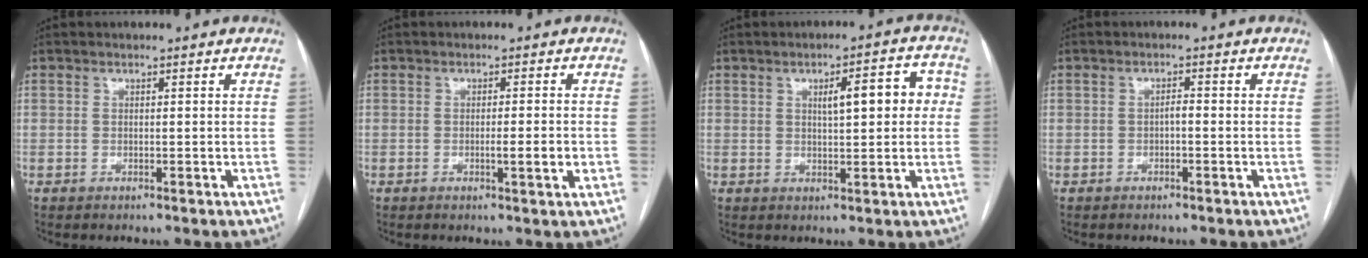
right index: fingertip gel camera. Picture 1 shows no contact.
{"total": 3.0, "force": [-0.7, 0.0, 2.9], "torque": [-0.048, -0.004, -0.010]}
{"total": 7.0, "force": [1.3, 2.0, 6.6], "torque": [-0.090, 0.025, 0.019]}
{"total": 1.2, "force": [-0.4, 0.4, 1.1], "torque": [-0.017, 0.004, -0.007]}